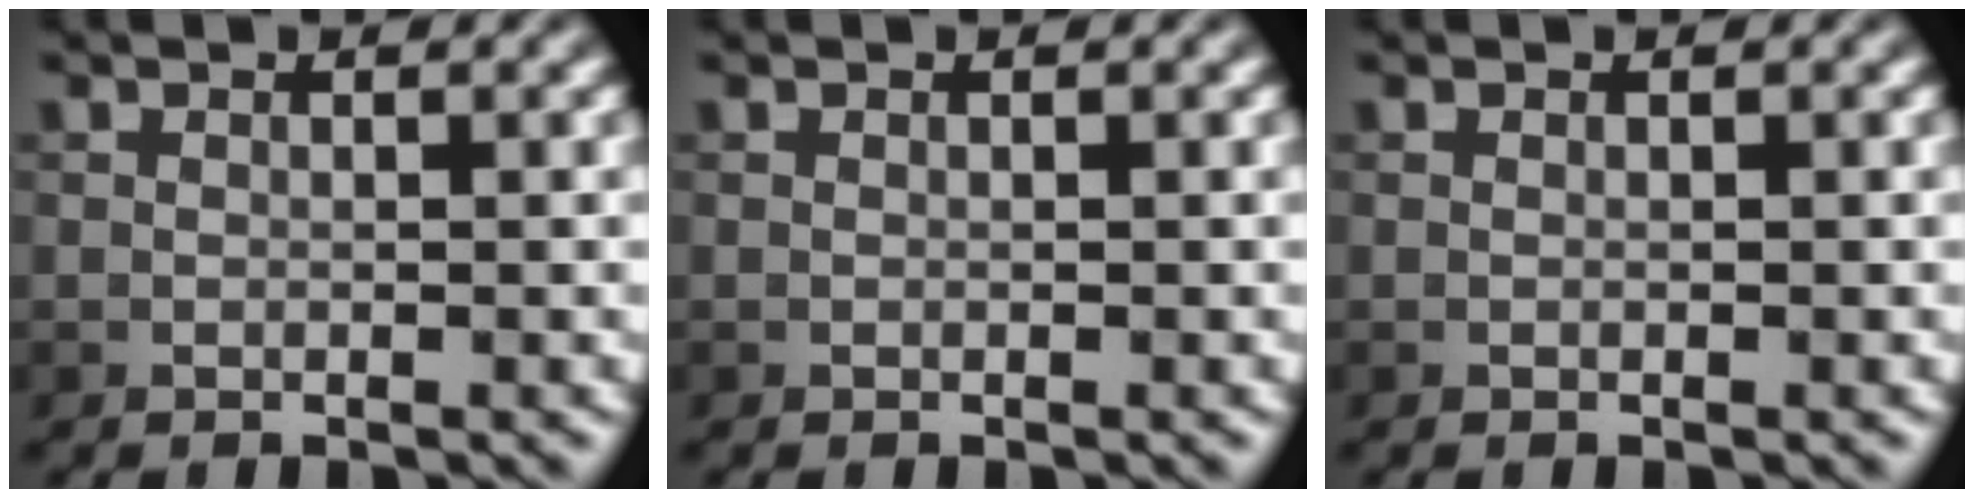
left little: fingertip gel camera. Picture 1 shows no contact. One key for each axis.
{"total": 0.0}
{"total": 0.0}